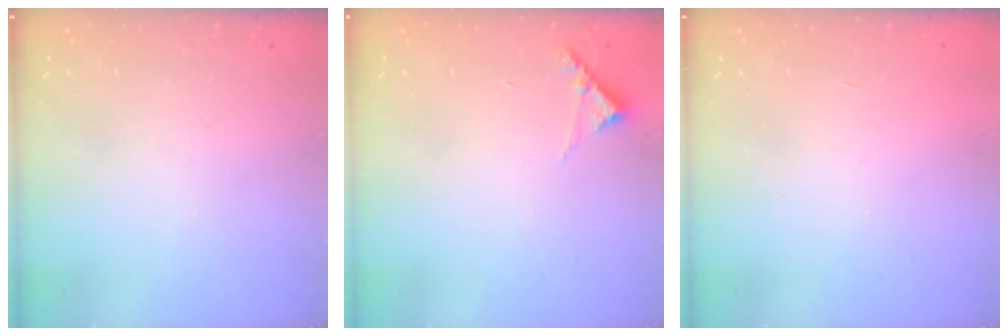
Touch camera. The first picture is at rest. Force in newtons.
{"total": 5.4, "press": 5.4, "slide": 0.4}
{"total": 1.7, "press": 1.7, "slide": 0.1}